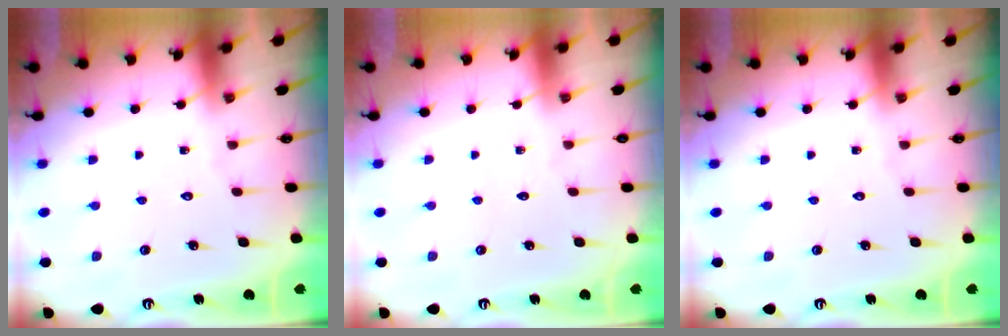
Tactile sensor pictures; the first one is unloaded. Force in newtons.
{"total": 0.0}
{"total": 0.0}